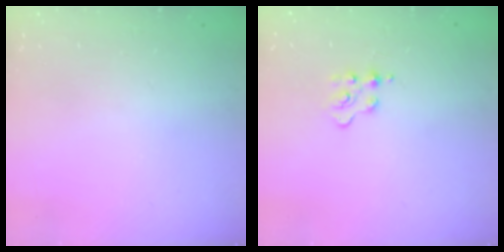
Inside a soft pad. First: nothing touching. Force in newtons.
{"total": 2.4, "press": 2.4, "slide": 0.3}